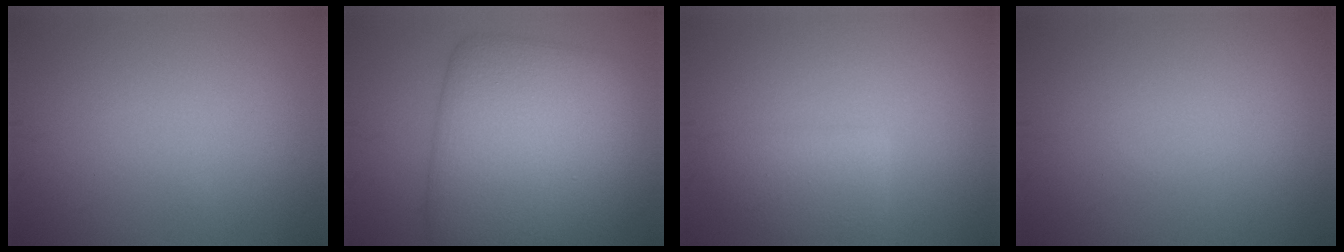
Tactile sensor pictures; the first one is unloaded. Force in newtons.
{"total": 11.1, "press": 11.1, "slide": 0.3}
{"total": 2.9, "press": 2.8, "slide": 0.3}
{"total": 0.0}